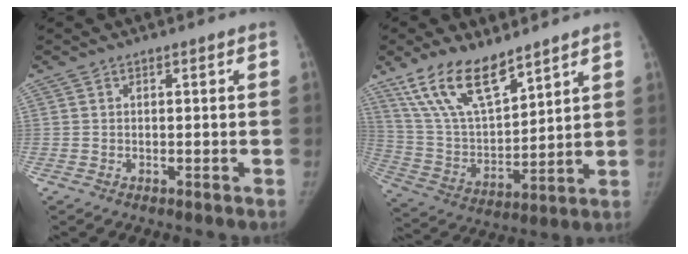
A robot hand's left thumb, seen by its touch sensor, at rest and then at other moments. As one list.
[{"total": 16.0, "force": [11.3, 6.1, 9.6], "torque": [-0.153, -0.052, 0.230]}]